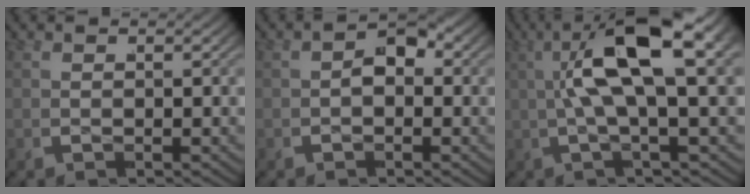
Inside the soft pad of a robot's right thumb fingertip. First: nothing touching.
{"total": 3.2, "force": [-0.4, 1.8, 2.6], "torque": [-0.044, 0.004, -0.013]}
{"total": 11.8, "force": [2.6, 3.5, 11.0], "torque": [-0.185, 0.033, 0.026]}